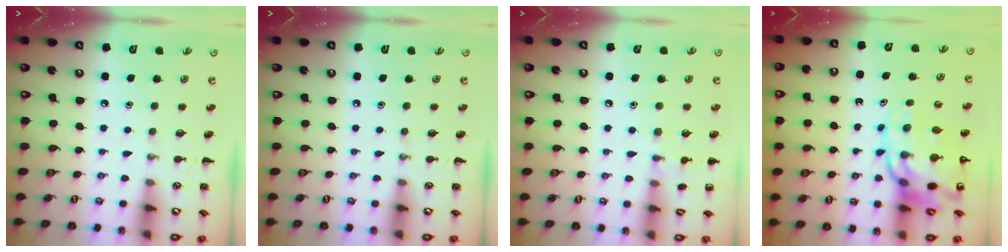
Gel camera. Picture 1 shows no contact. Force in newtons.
{"total": 0.0}
{"total": 7.5, "press": 7.2, "slide": 2.2}
{"total": 14.6, "press": 14.0, "slide": 4.2}